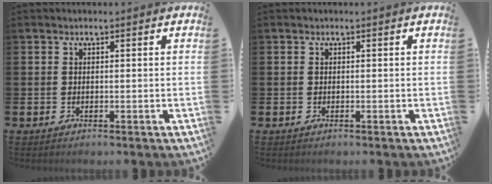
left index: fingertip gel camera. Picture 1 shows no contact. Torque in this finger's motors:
{"motor_torque": [0.00, 0.00, 0.01, 0.00]}